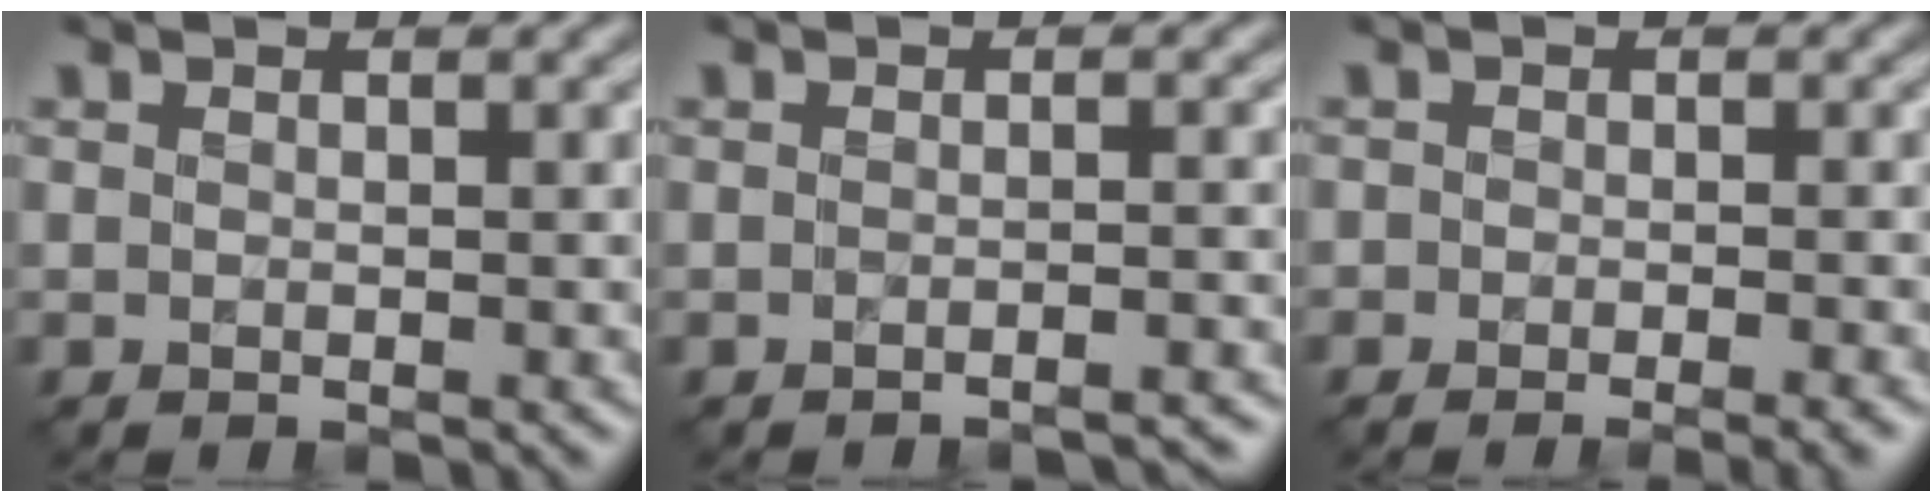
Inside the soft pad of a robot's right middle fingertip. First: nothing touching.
{"total": 2.5, "force": [-2.4, 0.0, 0.4], "torque": [0.000, 0.007, -0.026]}
{"total": 2.4, "force": [-1.8, 0.7, 1.4], "torque": [-0.008, 0.007, -0.024]}